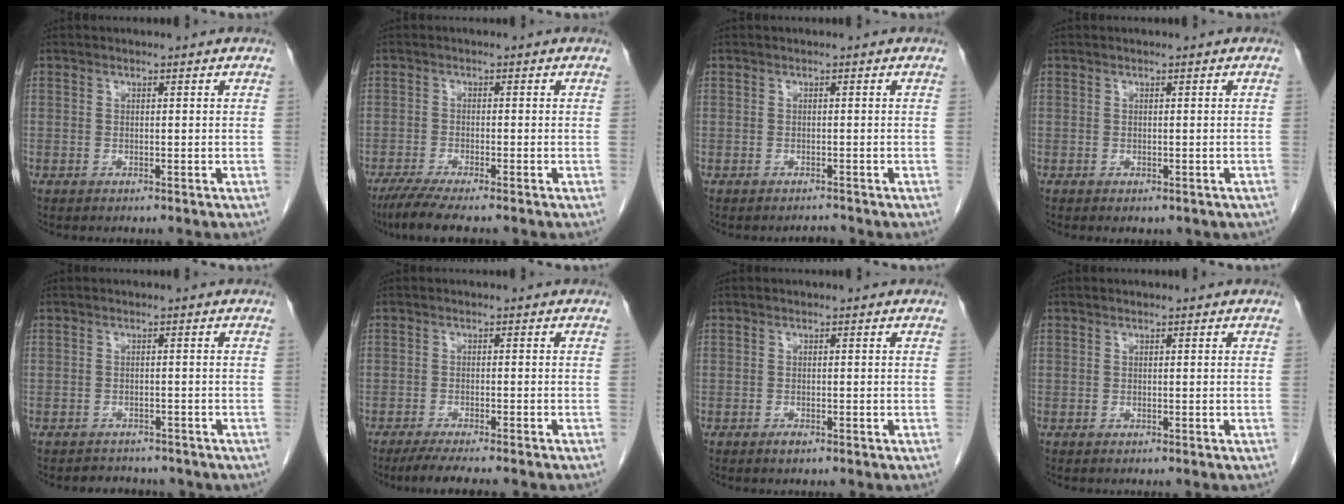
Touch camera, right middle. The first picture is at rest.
{"total": 5.7, "force": [-4.6, 0.0, 3.5], "torque": [-0.058, -0.015, -0.078]}
{"total": 0.8, "force": [-0.7, 0.0, -0.1], "torque": [0.000, -0.005, -0.007]}
{"total": 1.8, "force": [-1.2, 1.0, 0.9], "torque": [-0.008, -0.002, -0.008]}
{"total": 5.5, "force": [-4.7, 2.6, 1.2], "torque": [-0.014, 0.008, -0.050]}
{"total": 7.8, "force": [-6.5, 0.5, 4.2], "torque": [-0.054, -0.014, -0.096]}
{"total": 0.8, "force": [-0.6, 0.2, 0.5], "torque": [-0.012, -0.002, -0.007]}
{"total": 0.0}